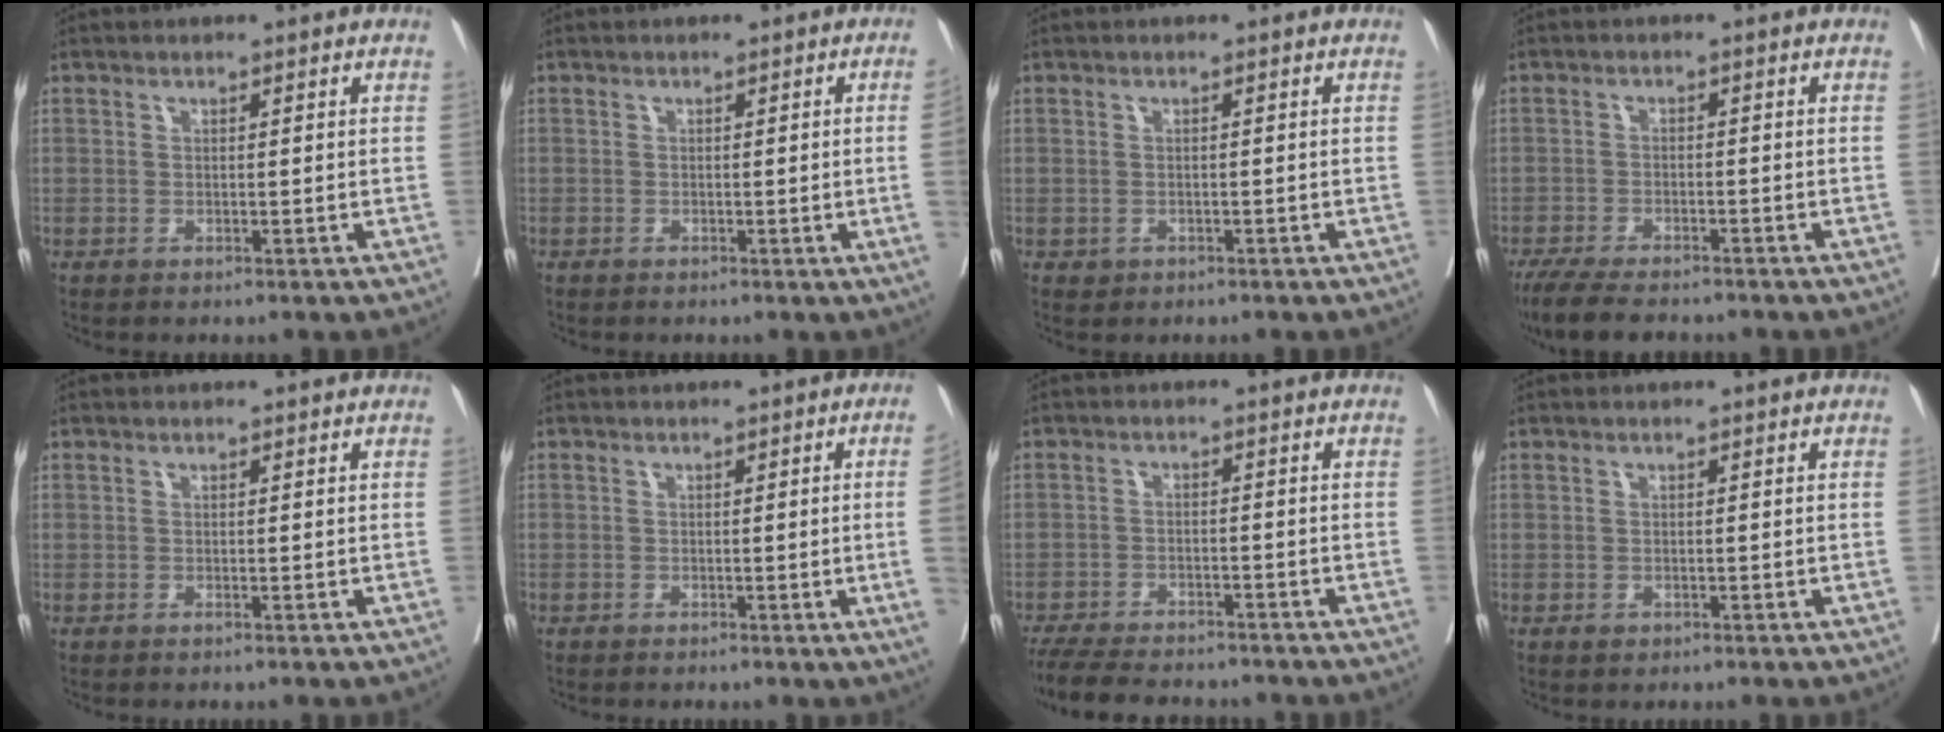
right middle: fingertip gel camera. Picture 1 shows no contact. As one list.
[{"total": 2.5, "force": [-0.4, -0.9, 2.3], "torque": [-0.030, -0.003, -0.004]}, {"total": 1.1, "force": [-0.5, 0.9, 0.2], "torque": [-0.007, 0.002, -0.002]}, {"total": 9.5, "force": [-8.0, 2.2, 4.6], "torque": [-0.077, -0.017, -0.128]}, {"total": 0.0}, {"total": 4.2, "force": [-0.7, -1.5, 3.8], "torque": [-0.046, -0.008, -0.009]}, {"total": 13.4, "force": [-11.8, 3.3, 5.5], "torque": [-0.112, -0.016, -0.170]}, {"total": 0.8, "force": [-0.4, 0.6, 0.4], "torque": [-0.009, 0.000, -0.003]}]